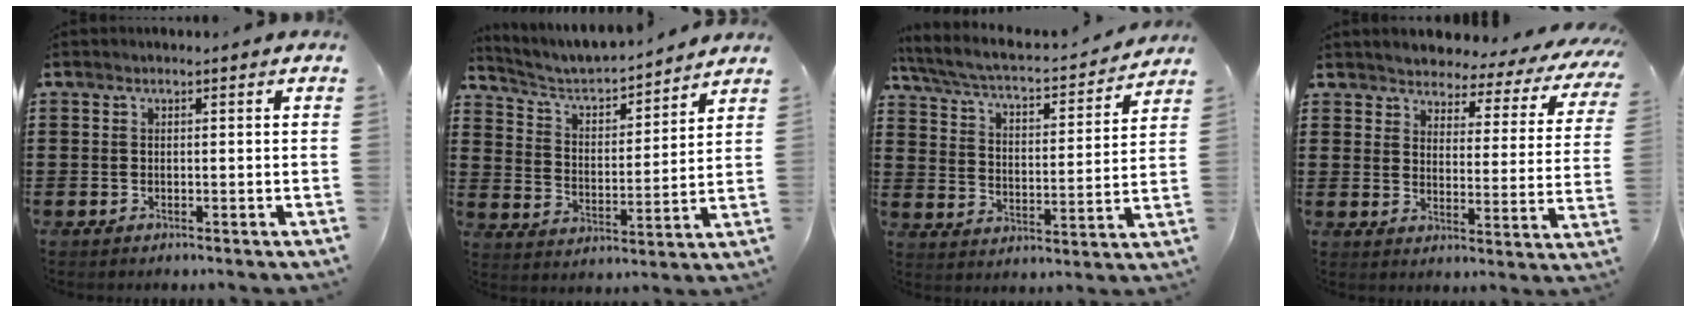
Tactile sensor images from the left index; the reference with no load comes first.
{"total": 4.9, "force": [4.6, 1.0, 1.6], "torque": [-0.056, -0.034, 0.071]}
{"total": 4.6, "force": [4.3, 0.3, 1.7], "torque": [-0.055, -0.030, 0.067]}
{"total": 3.2, "force": [3.1, 0.7, 0.2], "torque": [-0.029, -0.026, 0.046]}